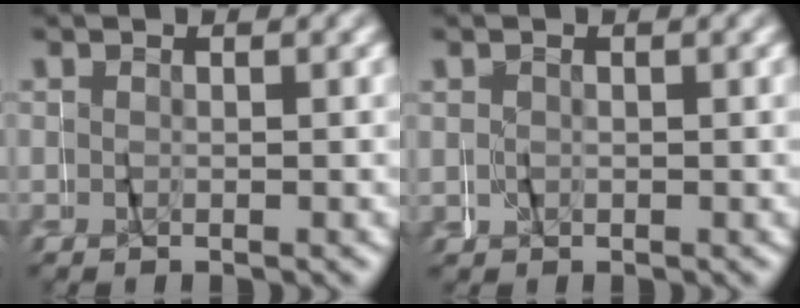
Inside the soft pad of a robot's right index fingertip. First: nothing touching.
{"total": 1.1, "force": [0.5, 1.0, 0.0], "torque": [0.002, 0.006, 0.009]}